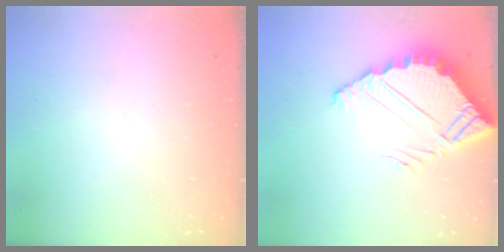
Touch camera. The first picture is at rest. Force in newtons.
{"total": 5.9, "press": 5.9, "slide": 0.3}